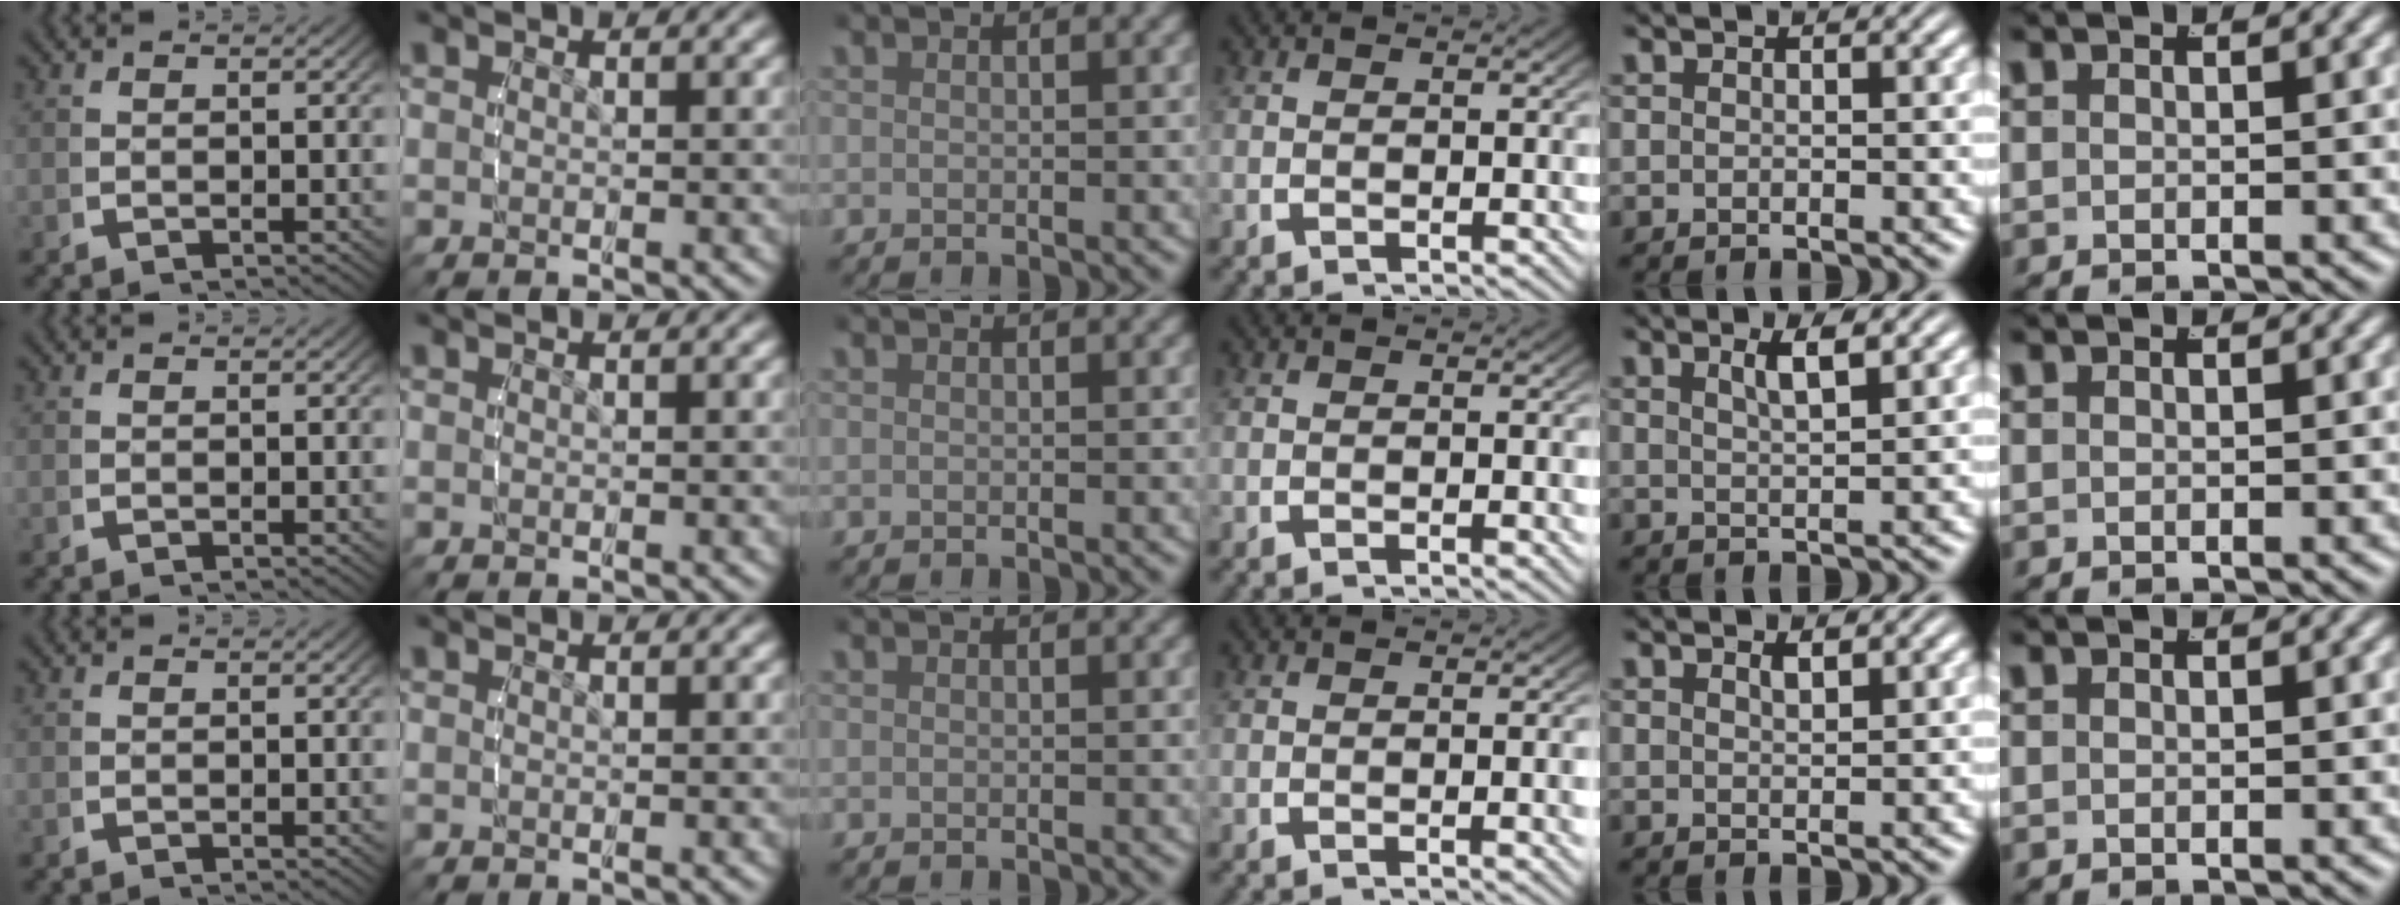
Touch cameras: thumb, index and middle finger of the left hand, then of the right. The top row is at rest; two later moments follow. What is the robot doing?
{"motion": "lift_and_place", "object": "cubes"}